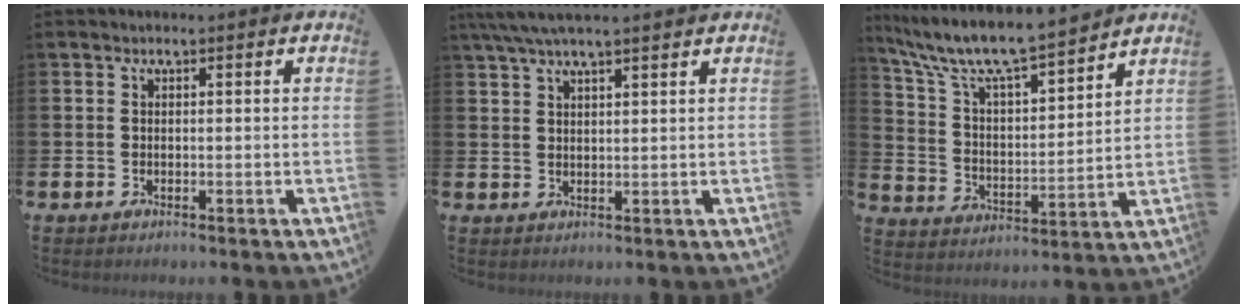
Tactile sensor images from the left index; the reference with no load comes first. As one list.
[{"total": 4.6, "force": [3.9, 0.5, 2.3], "torque": [-0.059, -0.002, 0.073]}, {"total": 9.4, "force": [8.7, 1.3, 3.4], "torque": [-0.101, -0.060, 0.148]}]